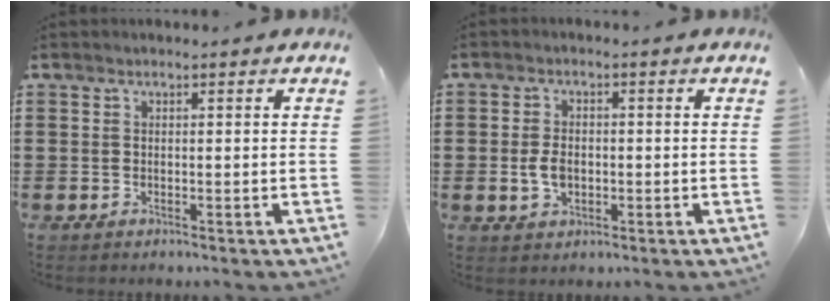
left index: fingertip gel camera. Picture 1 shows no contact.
{"total": 3.6, "force": [-0.3, 2.2, 2.8], "torque": [-0.062, 0.001, -0.008]}